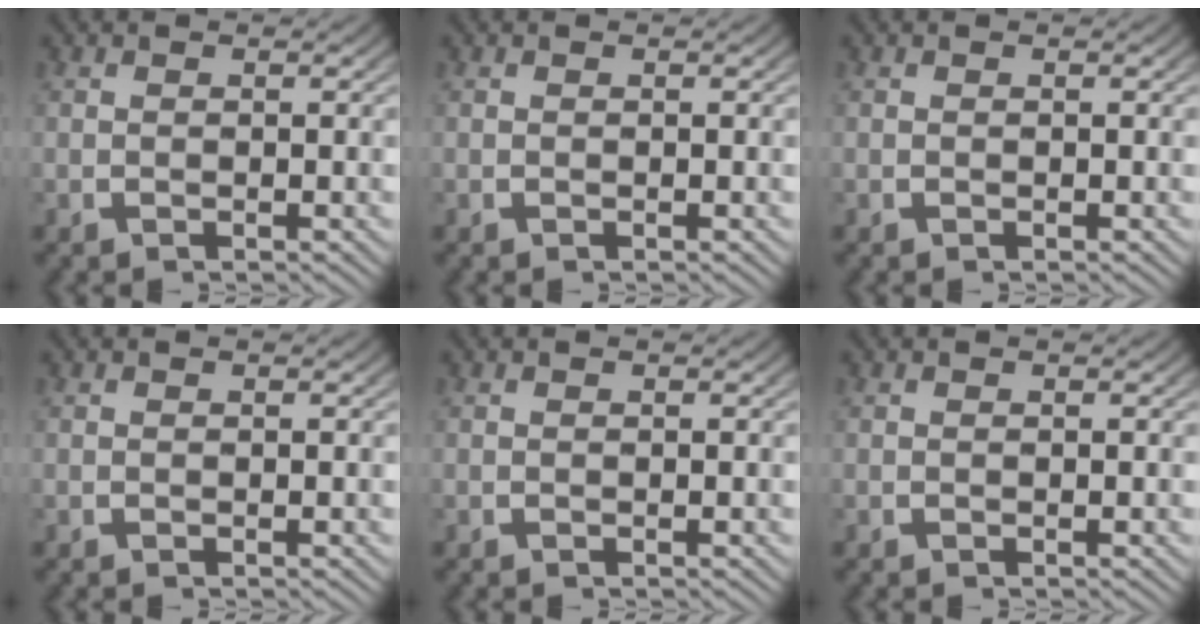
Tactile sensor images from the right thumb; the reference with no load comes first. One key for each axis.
{"total": 0.0}
{"total": 0.0}
{"total": 0.0}
{"total": 0.0}
{"total": 0.0}